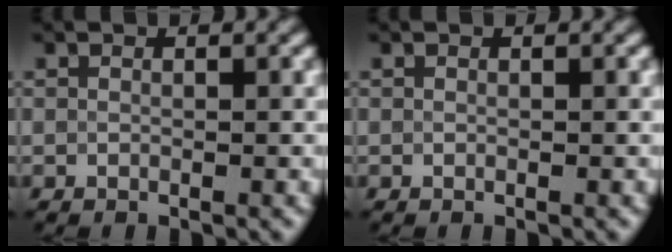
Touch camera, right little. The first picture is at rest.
{"total": 0.0}